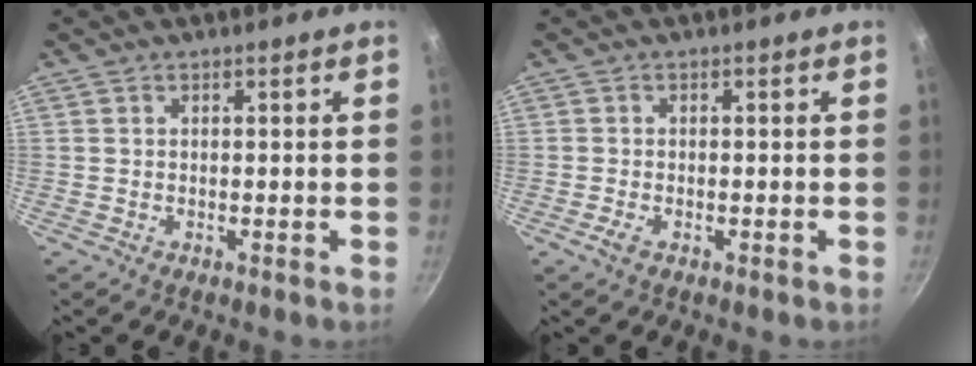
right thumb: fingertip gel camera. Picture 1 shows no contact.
{"total": 1.8, "force": [-0.9, 0.9, 1.3], "torque": [-0.031, 0.003, -0.019]}